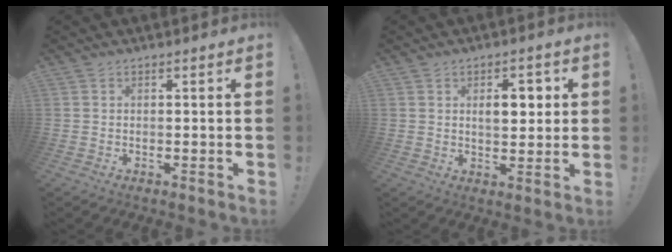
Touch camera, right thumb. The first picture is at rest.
{"total": 6.3, "force": [1.5, 3.6, 4.9], "torque": [-0.071, -0.001, 0.019]}